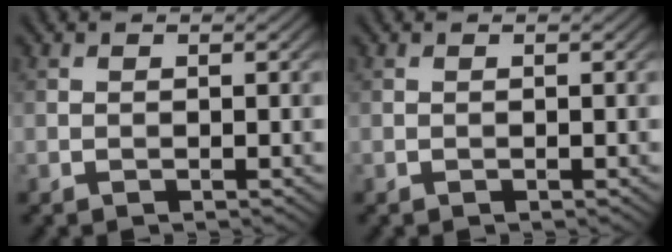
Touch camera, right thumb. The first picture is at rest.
{"total": 0.0}